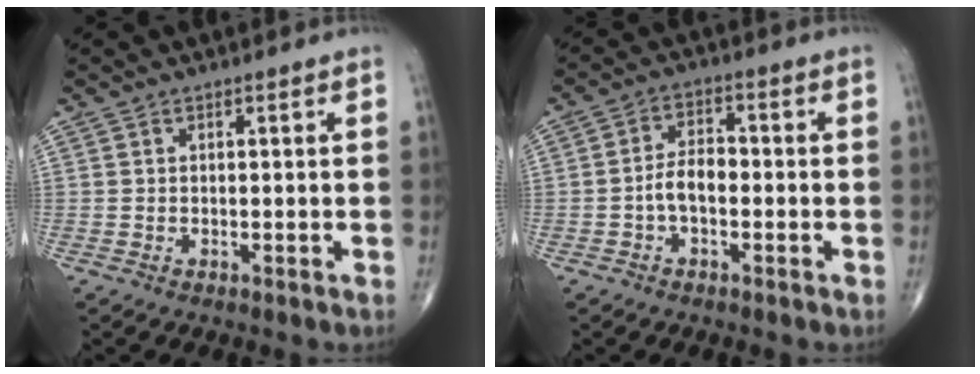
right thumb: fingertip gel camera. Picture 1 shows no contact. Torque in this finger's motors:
{"motor_torque": [0.95, 0.88, 0.62, -0.24, 0.06]}